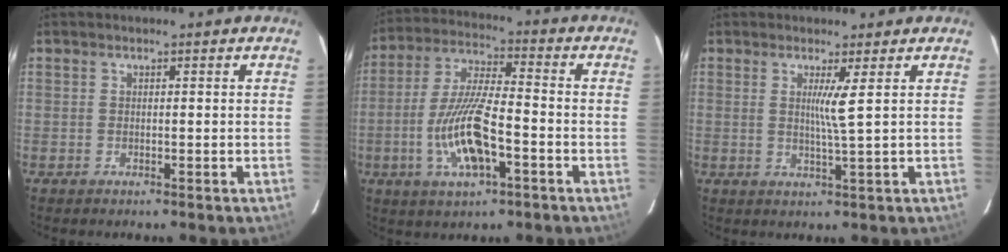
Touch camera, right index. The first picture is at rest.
{"total": 12.3, "force": [-3.9, 2.9, 11.3], "torque": [-0.231, -0.001, -0.068]}
{"total": 3.1, "force": [0.9, -1.1, 2.8], "torque": [-0.052, -0.010, 0.018]}